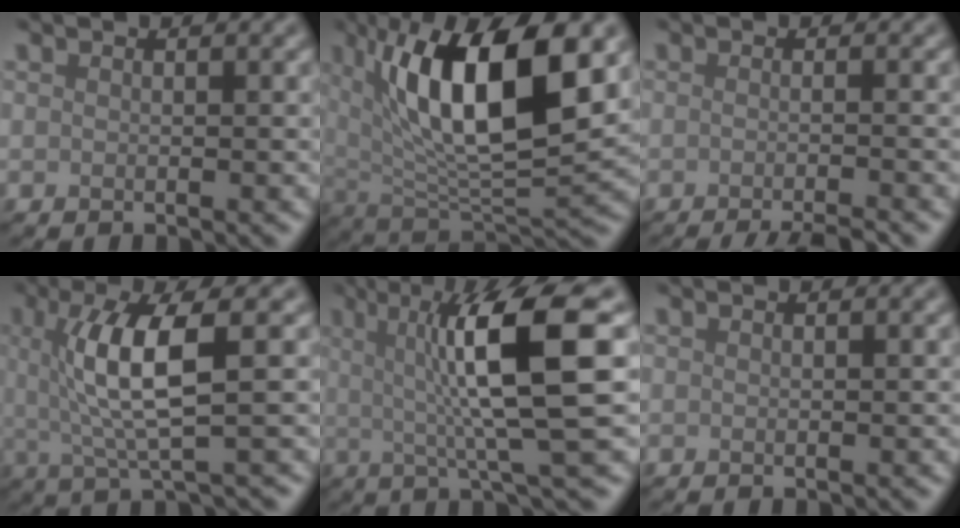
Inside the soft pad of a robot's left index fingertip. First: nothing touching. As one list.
[{"total": 11.9, "force": [4.0, 4.2, 10.3], "torque": [-0.166, -0.006, 0.072]}, {"total": 4.5, "force": [-2.9, 1.0, 3.3], "torque": [-0.021, 0.001, -0.043]}, {"total": 6.3, "force": [1.1, 1.4, 6.1], "torque": [-0.119, 0.002, 0.021]}, {"total": 9.9, "force": [1.5, 1.7, 9.6], "torque": [-0.135, 0.006, 0.026]}, {"total": 0.0}]